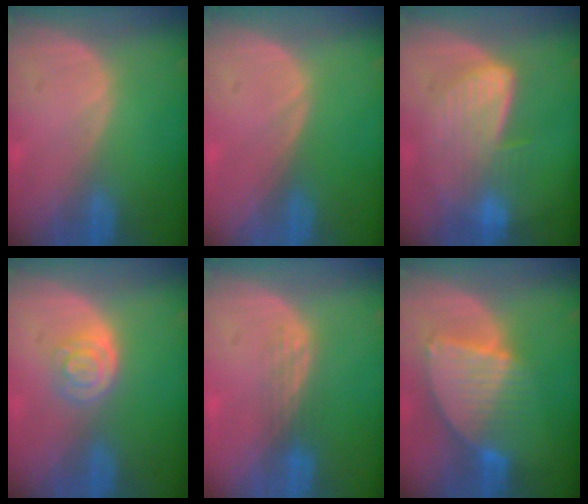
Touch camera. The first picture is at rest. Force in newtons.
{"total": 0.0}
{"total": 7.1, "press": 7.0, "slide": 1.1}
{"total": 4.0, "press": 3.6, "slide": 1.7}
{"total": 2.9, "press": 2.5, "slide": 1.5}
{"total": 8.4, "press": 7.3, "slide": 4.1}